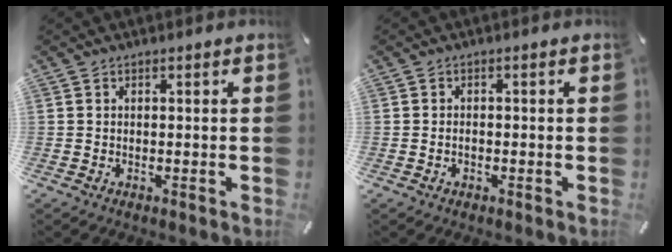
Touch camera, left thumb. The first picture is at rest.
{"total": 1.3, "force": [-0.5, 0.8, 1.0], "torque": [-0.019, 0.002, -0.010]}